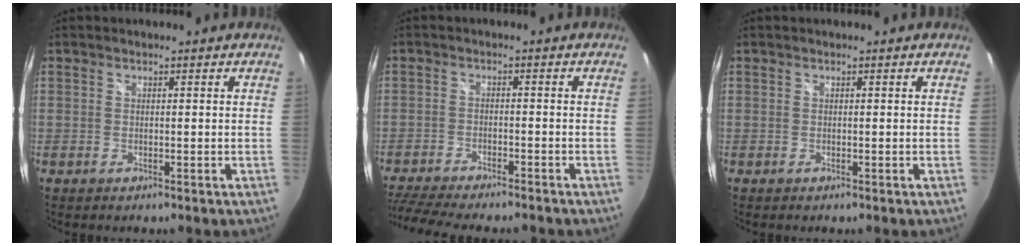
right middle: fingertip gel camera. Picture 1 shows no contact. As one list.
[{"total": 13.0, "force": [-11.3, 2.0, 6.1], "torque": [-0.140, -0.026, -0.183]}, {"total": 0.0}]